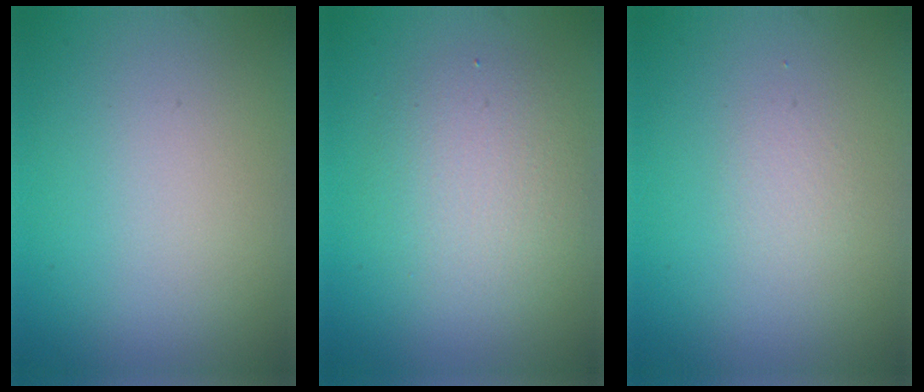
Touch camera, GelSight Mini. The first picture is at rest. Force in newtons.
{"total": 3.6, "press": 3.6, "slide": 0.3}
{"total": 0.8, "press": 0.8, "slide": 0.1}